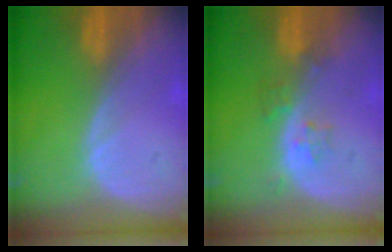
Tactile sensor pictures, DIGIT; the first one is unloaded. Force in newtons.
{"total": 2.6, "press": 2.6, "slide": 0.2}